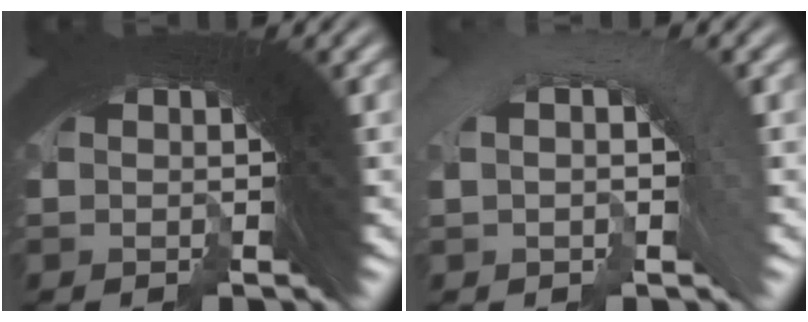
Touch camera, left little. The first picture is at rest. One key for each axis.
{"total": 3.6, "fx": -3.3, "fy": 1.2, "fz": -1.0, "tx": 0.013, "ty": 0.004, "tz": -0.055}